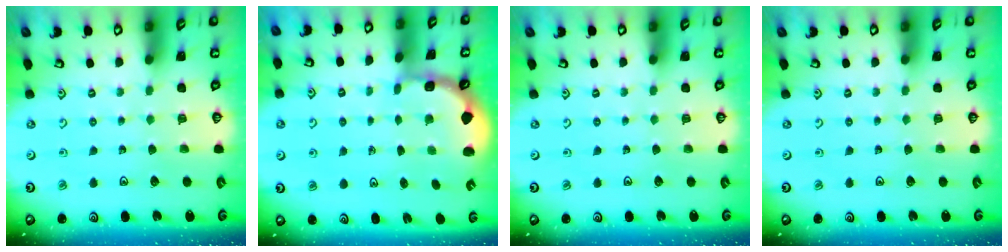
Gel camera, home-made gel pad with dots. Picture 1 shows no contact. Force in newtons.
{"total": 1.6, "press": 1.5, "slide": 0.4}
{"total": 0.0}
{"total": 0.0}